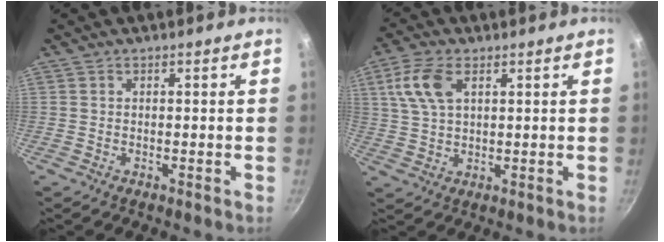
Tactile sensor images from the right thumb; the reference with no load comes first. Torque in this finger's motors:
{"motor_torque": [-0.52, 0.94, -0.08, 0.19, 0.29]}